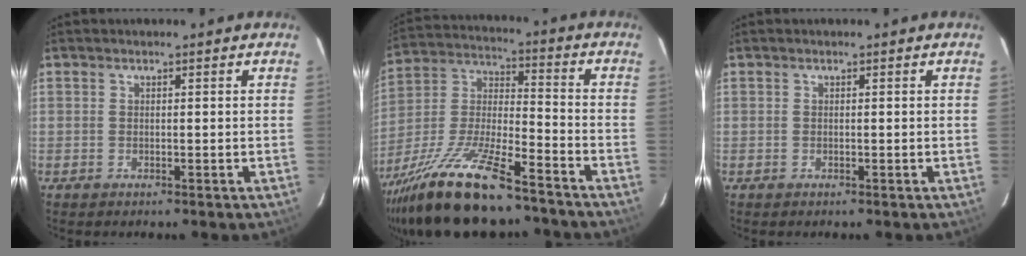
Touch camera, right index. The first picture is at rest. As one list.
[{"total": 21.3, "force": [-15.7, 4.9, 13.6], "torque": [-0.278, -0.027, -0.276]}, {"total": 0.0}]